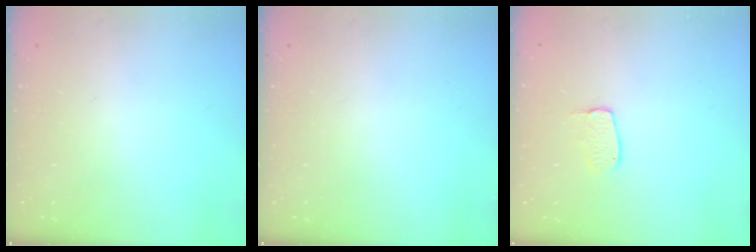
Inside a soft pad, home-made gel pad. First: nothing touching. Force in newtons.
{"total": 0.0}
{"total": 5.5, "press": 5.5, "slide": 0.3}